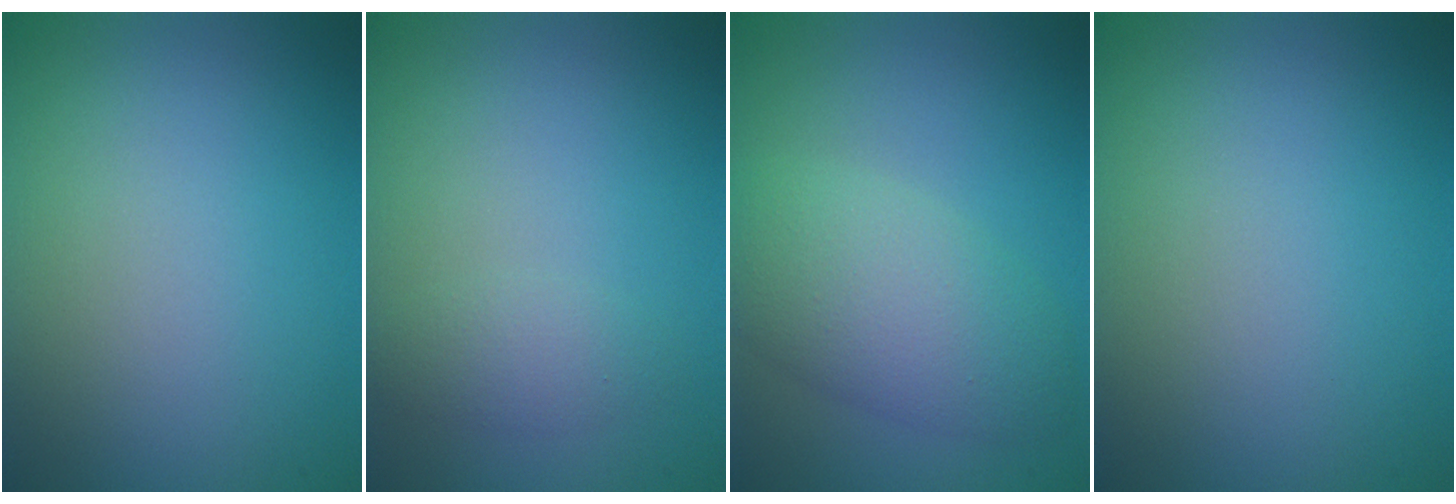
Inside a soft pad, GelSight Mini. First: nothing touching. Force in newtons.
{"total": 1.6, "press": 1.6, "slide": 0.0}
{"total": 5.5, "press": 5.5, "slide": 0.1}
{"total": 0.0}